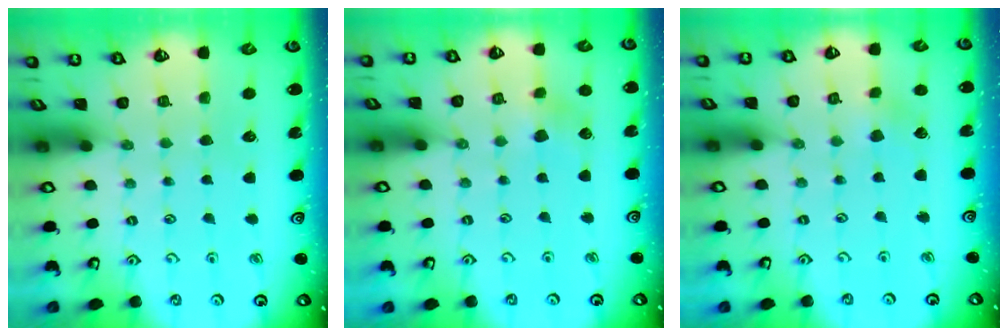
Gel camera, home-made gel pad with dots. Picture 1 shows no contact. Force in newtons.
{"total": 6.1, "press": 6.1, "slide": 0.3}
{"total": 2.6, "press": 2.6, "slide": 0.2}